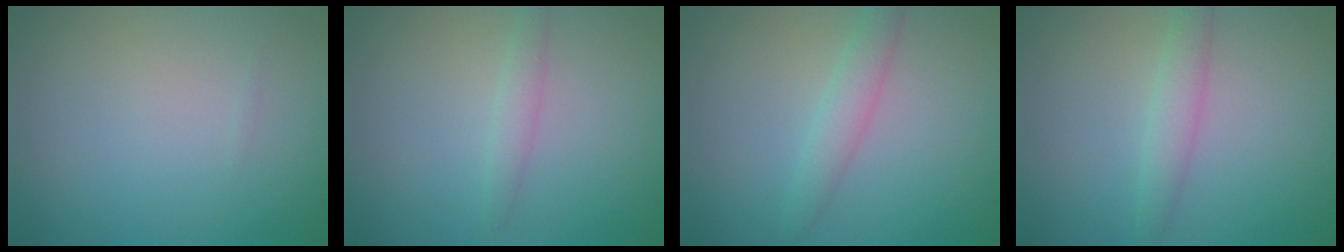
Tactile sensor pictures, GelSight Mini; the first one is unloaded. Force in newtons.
{"total": 1.3, "press": 1.3, "slide": 0.1}
{"total": 2.1, "press": 2.1, "slide": 0.1}
{"total": 2.0, "press": 2.0, "slide": 0.0}